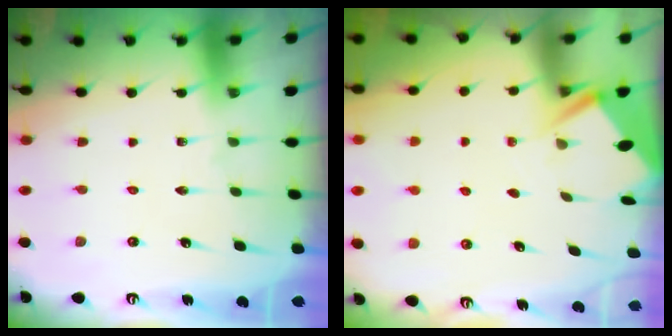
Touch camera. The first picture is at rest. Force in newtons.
{"total": 3.0, "press": 2.9, "slide": 0.4}